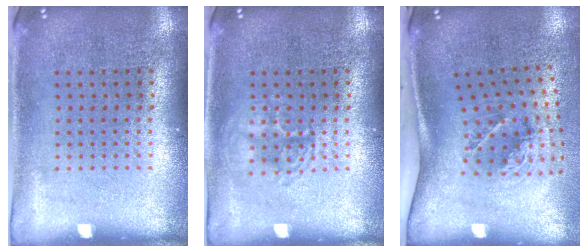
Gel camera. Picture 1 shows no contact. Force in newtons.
{"total": 1.9, "press": 1.9, "slide": 0.3}
{"total": 1.9, "press": 1.2, "slide": 1.5}